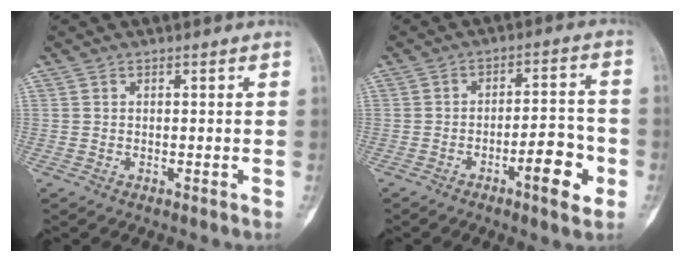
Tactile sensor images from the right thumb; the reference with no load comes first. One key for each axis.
{"total": 8.9, "fx": -3.8, "fy": 2.6, "fz": 7.7, "tx": -0.100, "ty": 0.026, "tz": -0.057}